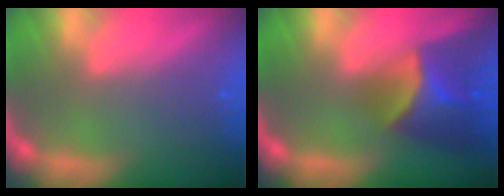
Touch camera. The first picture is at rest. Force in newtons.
{"total": 6.9}